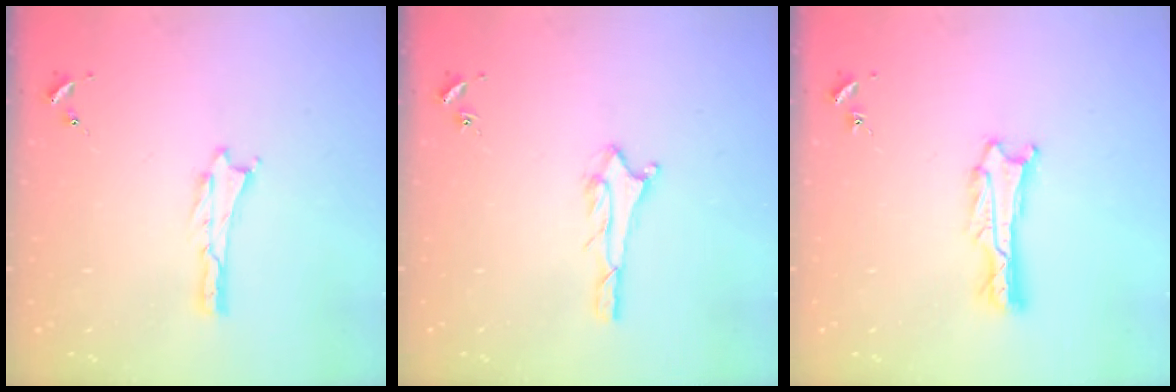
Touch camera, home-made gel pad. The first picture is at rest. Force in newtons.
{"total": 1.6, "press": 1.6, "slide": 0.1}
{"total": 1.1, "press": 1.1, "slide": 0.2}